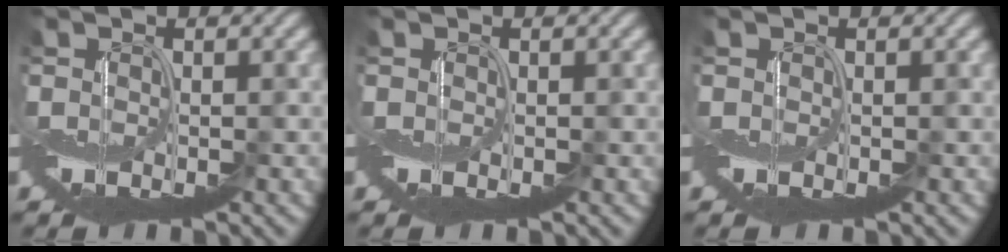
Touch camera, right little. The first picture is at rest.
{"total": 0.0}
{"total": 0.0}